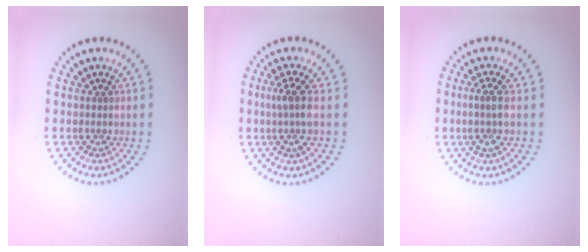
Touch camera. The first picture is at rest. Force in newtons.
{"total": 2.4, "press": 1.8, "slide": 1.6}
{"total": 2.2, "press": 1.8, "slide": 1.3}